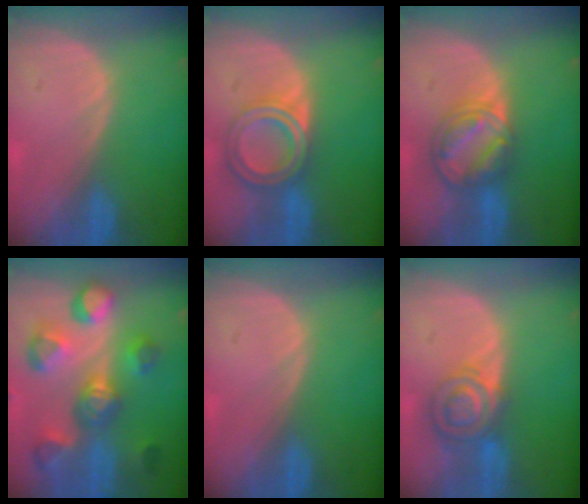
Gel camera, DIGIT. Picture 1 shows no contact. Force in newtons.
{"total": 6.9, "press": 6.2, "slide": 3.1}
{"total": 8.2, "press": 7.1, "slide": 4.1}
{"total": 11.0, "press": 9.9, "slide": 4.7}
{"total": 0.0}
{"total": 7.3, "press": 6.1, "slide": 4.0}